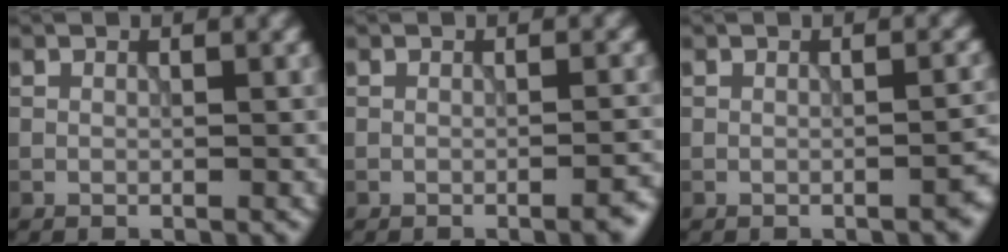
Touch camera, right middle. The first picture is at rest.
{"total": 2.0, "force": [-1.0, 0.5, 1.6], "torque": [-0.014, 0.004, -0.018]}
{"total": 1.4, "force": [-0.8, 0.3, 1.1], "torque": [-0.014, 0.006, -0.012]}